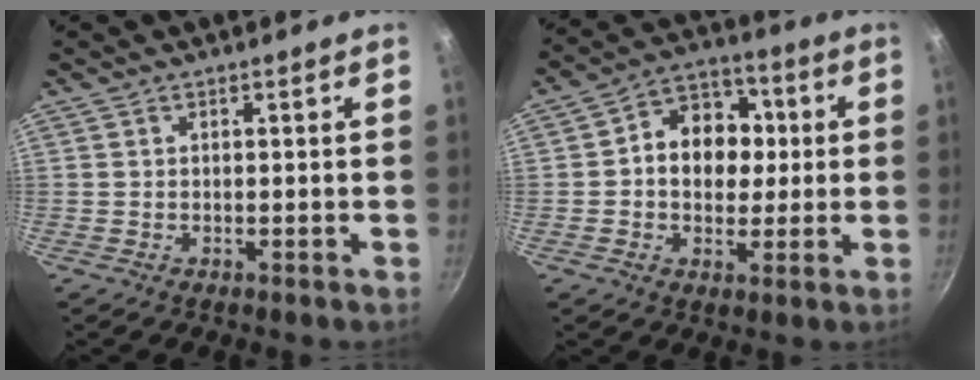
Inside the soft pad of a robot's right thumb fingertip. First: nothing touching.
{"total": 12.1, "force": [0.9, 9.6, 7.3], "torque": [-0.065, 0.019, -0.003]}